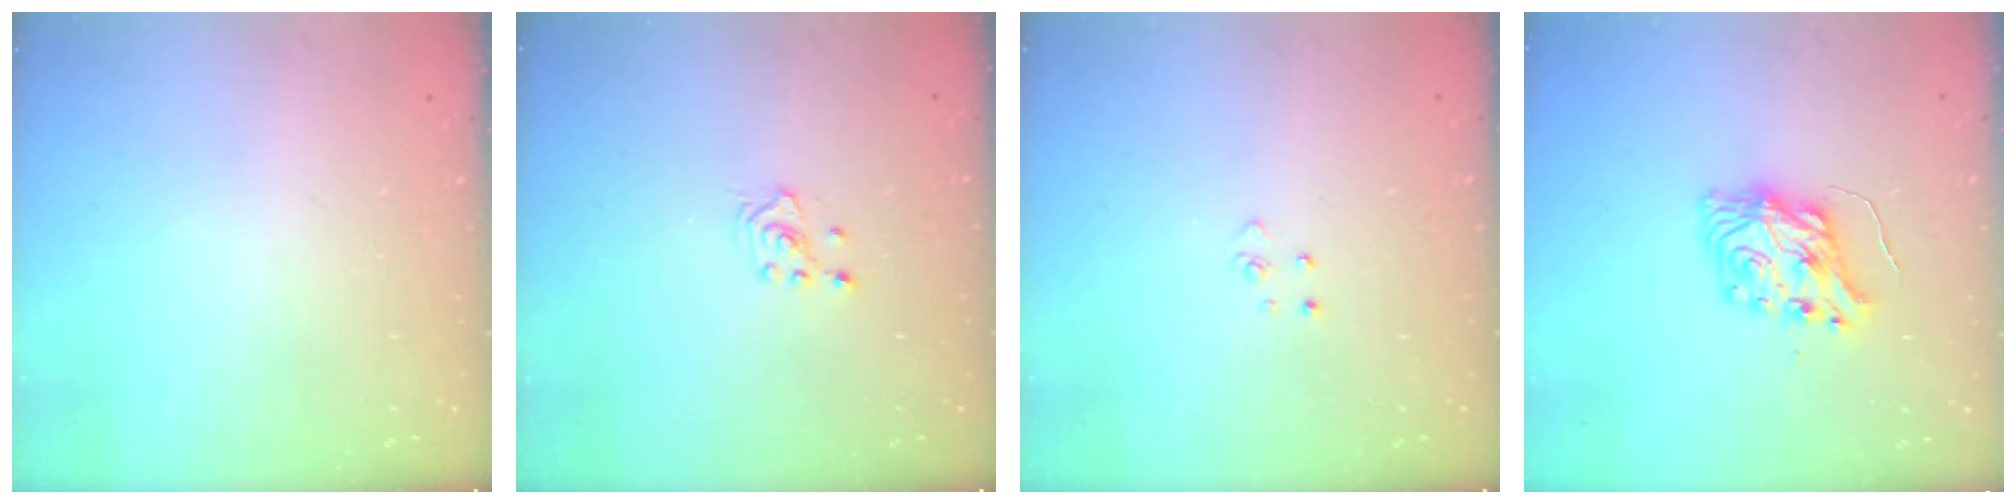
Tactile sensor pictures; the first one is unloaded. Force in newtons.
{"total": 2.1, "press": 2.1, "slide": 0.1}
{"total": 2.8, "press": 2.8, "slide": 0.3}
{"total": 8.1, "press": 8.0, "slide": 0.7}